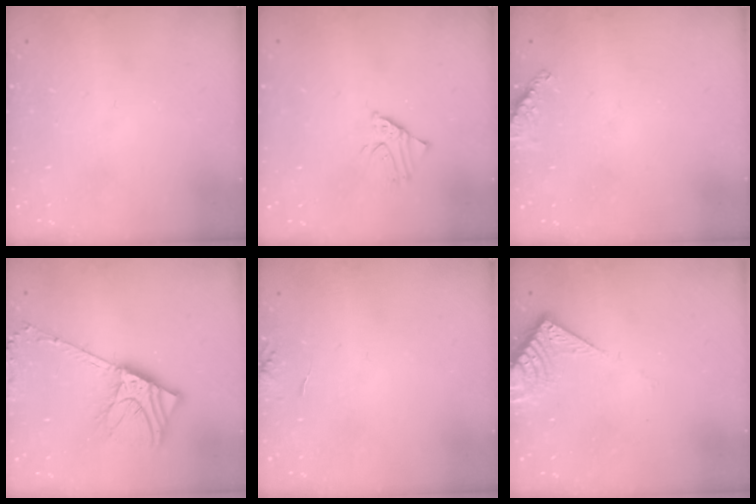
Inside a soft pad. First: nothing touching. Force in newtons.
{"total": 1.9, "press": 1.9, "slide": 0.1}
{"total": 7.7, "press": 7.7, "slide": 0.9}
{"total": 9.5, "press": 9.4, "slide": 1.6}
{"total": 5.4, "press": 5.4, "slide": 0.6}
{"total": 8.2, "press": 8.2, "slide": 0.8}